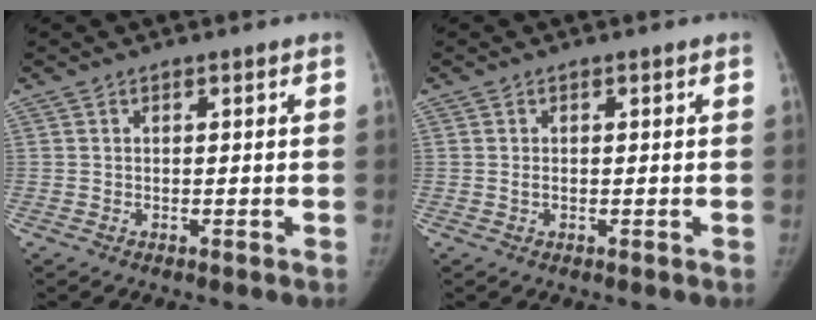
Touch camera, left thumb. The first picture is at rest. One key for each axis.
{"total": 0.8, "fx": -0.1, "fy": 0.5, "fz": 0.6, "tx": -0.012, "ty": 0.005, "tz": 0.000}